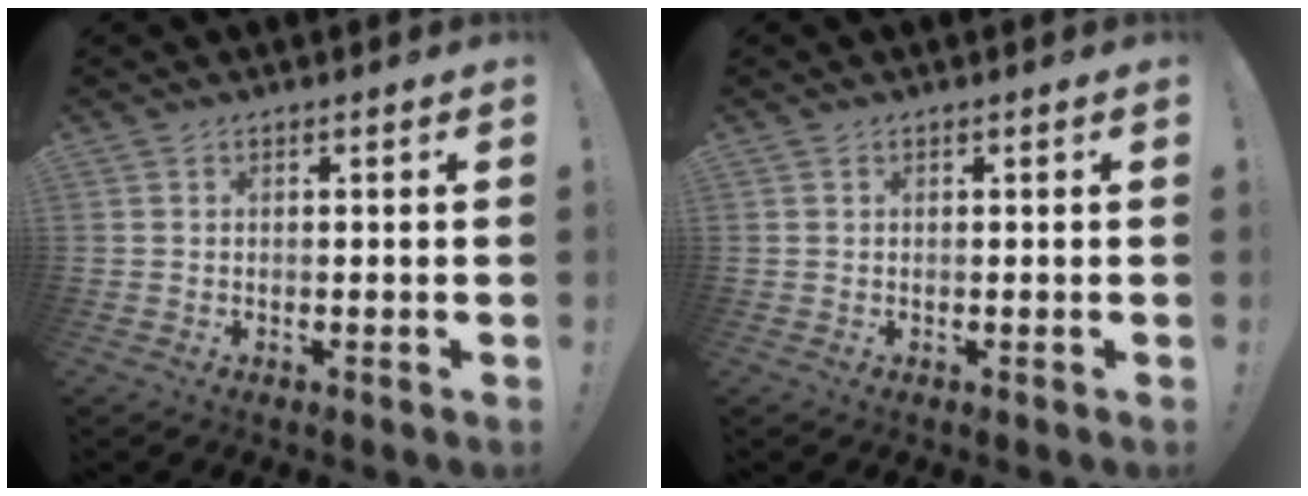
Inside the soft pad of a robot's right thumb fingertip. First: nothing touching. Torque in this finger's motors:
{"motor_torque": [0.22, 0.10, 0.16, -0.06, 0.00]}